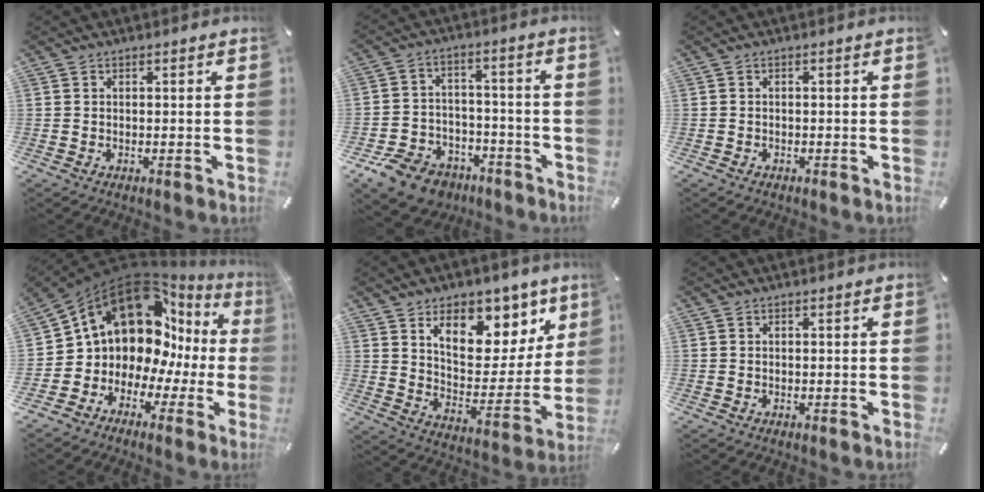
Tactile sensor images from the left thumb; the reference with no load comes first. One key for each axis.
{"total": 11.3, "fx": -7.6, "fy": 7.2, "fz": 4.0, "tx": -0.073, "ty": 0.062, "tz": -0.136}
{"total": 0.8, "fx": -0.5, "fy": 0.5, "fz": 0.4, "tx": -0.007, "ty": 0.001, "tz": -0.011}
{"total": 14.6, "fx": 7.0, "fy": 10.4, "fz": 7.4, "tx": -0.130, "ty": -0.073, "tz": 0.124}
{"total": 16.1, "fx": 10.5, "fy": 8.8, "fz": 8.4, "tx": -0.122, "ty": -0.070, "tz": 0.180}
{"total": 0.0}